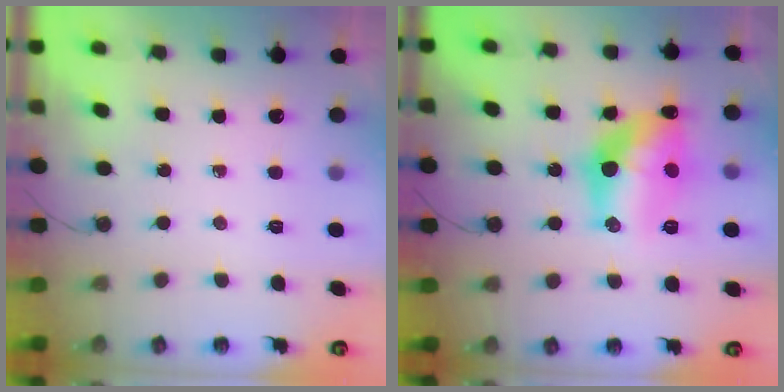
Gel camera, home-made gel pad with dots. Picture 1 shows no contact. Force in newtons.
{"total": 14.5, "press": 14.5, "slide": 0.7}